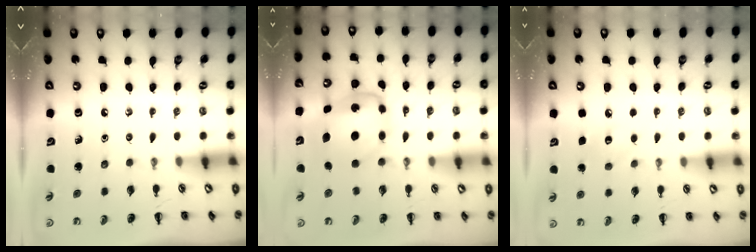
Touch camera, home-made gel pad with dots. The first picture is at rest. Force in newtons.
{"total": 6.0, "press": 5.9, "slide": 1.5}
{"total": 5.8, "press": 5.7, "slide": 1.3}